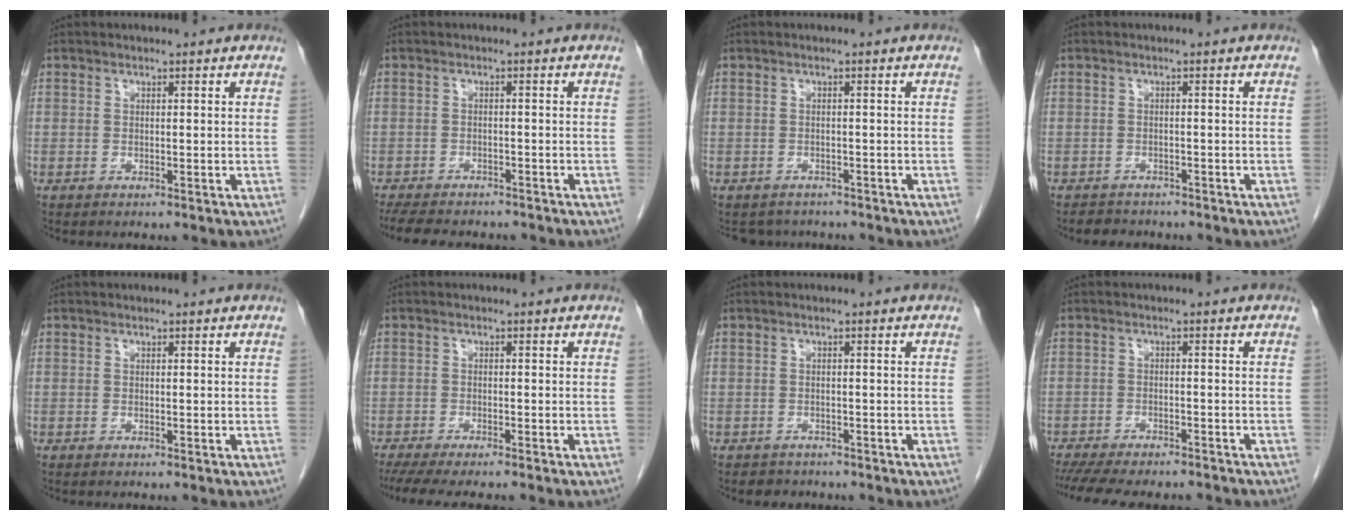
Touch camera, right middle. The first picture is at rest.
{"total": 11.1, "force": [-9.5, 3.5, 4.5], "torque": [-0.088, -0.007, -0.129]}
{"total": 3.8, "force": [-3.5, 1.7, -0.1], "torque": [0.004, 0.002, -0.047]}
{"total": 3.0, "force": [-2.7, 1.4, 0.2], "torque": [-0.011, 0.000, -0.038]}
{"total": 0.0}
{"total": 8.4, "force": [-7.0, 0.9, 4.6], "torque": [-0.059, -0.013, -0.106]}
{"total": 2.2, "force": [-1.8, 1.2, -0.1], "torque": [-0.008, 0.003, -0.028]}
{"total": 13.9, "force": [-12.2, 3.3, 5.7], "torque": [-0.114, -0.012, -0.165]}